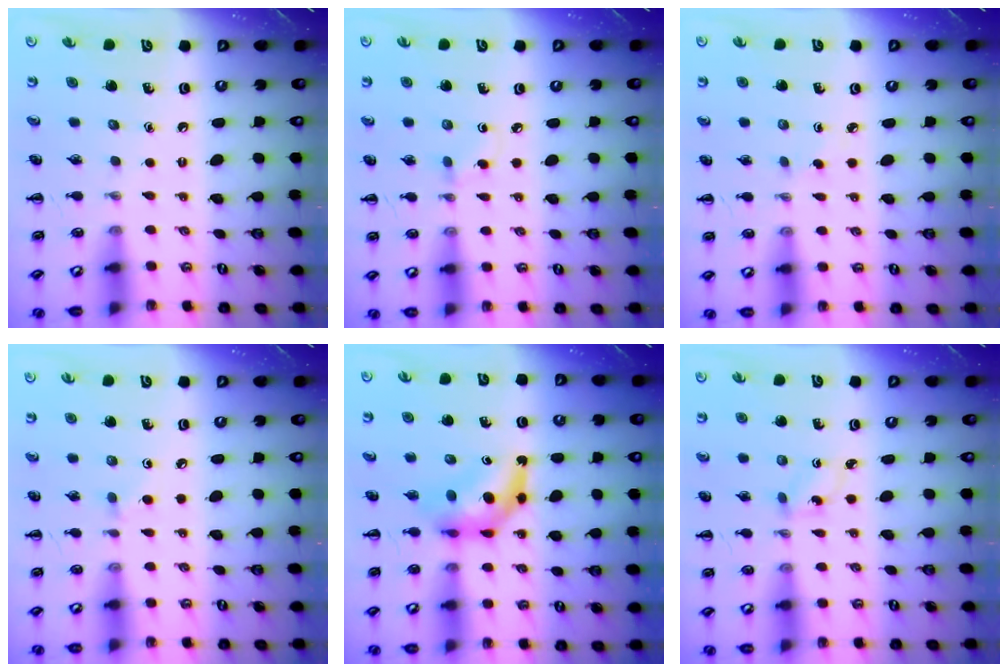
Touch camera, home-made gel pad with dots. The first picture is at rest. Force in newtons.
{"total": 2.2, "press": 1.9, "slide": 1.1}
{"total": 1.7, "press": 1.5, "slide": 0.8}
{"total": 3.3, "press": 3.1, "slide": 1.4}
{"total": 7.2, "press": 7.0, "slide": 1.7}
{"total": 2.0, "press": 1.8, "slide": 0.8}